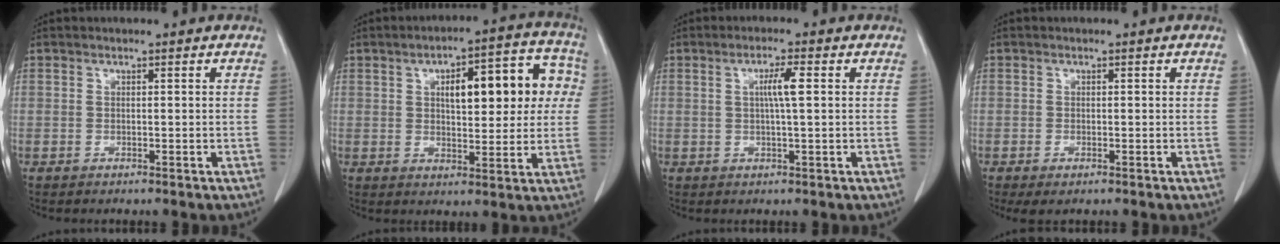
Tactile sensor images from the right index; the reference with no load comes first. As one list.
[{"total": 13.2, "force": [2.9, 5.1, 11.9], "torque": [-0.149, 0.040, 0.041]}, {"total": 3.4, "force": [0.4, -0.2, 3.4], "torque": [-0.062, 0.002, 0.006]}, {"total": 2.1, "force": [-1.0, 0.7, 1.6], "torque": [-0.029, -0.004, -0.013]}]